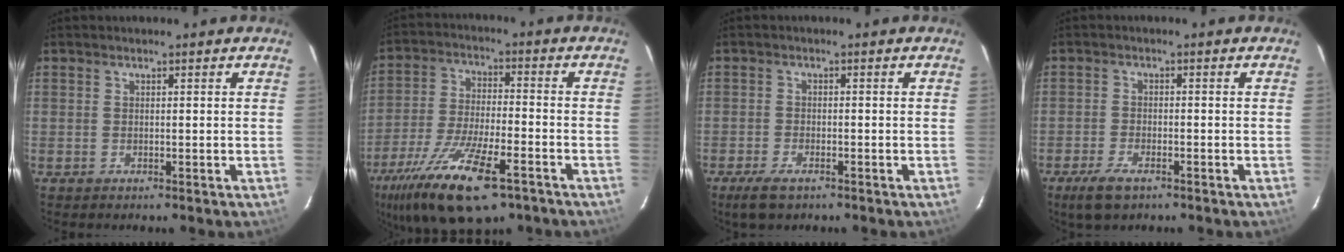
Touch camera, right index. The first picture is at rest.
{"total": 18.4, "force": [-11.4, 6.1, 13.1], "torque": [-0.264, -0.044, -0.200]}
{"total": 4.4, "force": [-3.1, 1.7, 2.5], "torque": [-0.067, -0.011, -0.057]}
{"total": 5.3, "force": [-3.6, 2.1, 3.2], "torque": [-0.086, -0.011, -0.067]}